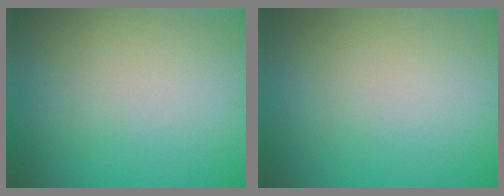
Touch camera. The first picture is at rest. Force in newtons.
{"total": 0.0}